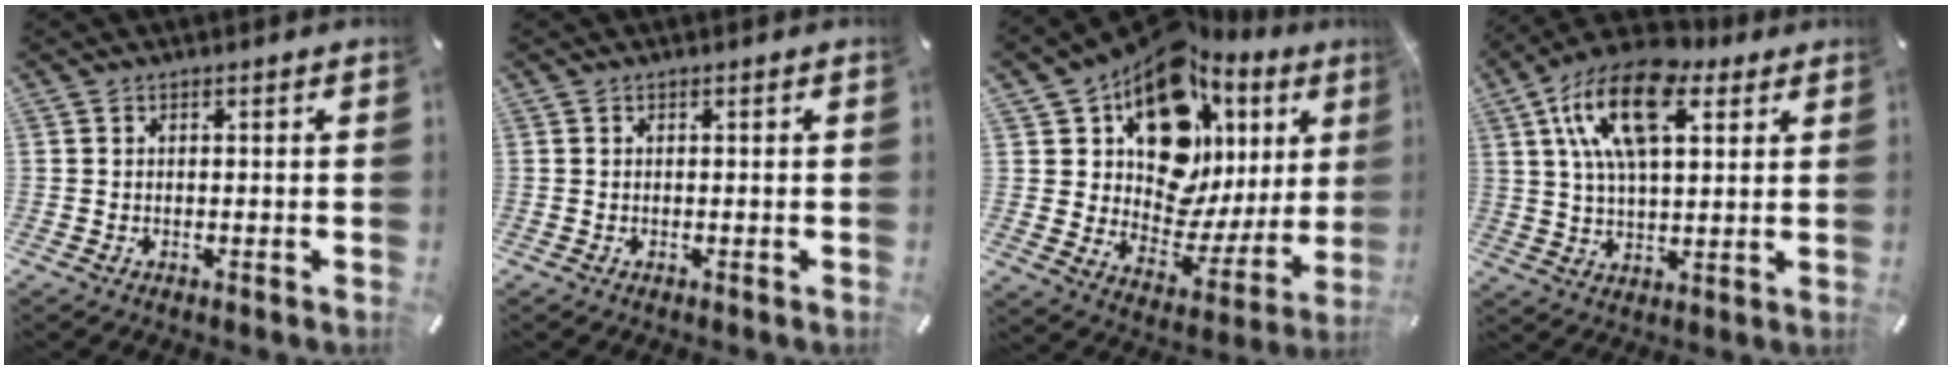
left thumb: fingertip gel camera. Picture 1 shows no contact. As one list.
[{"total": 0.0}, {"total": 18.3, "force": [9.6, 11.9, 10.0], "torque": [-0.146, -0.083, 0.168]}, {"total": 18.3, "force": [7.8, 9.4, 13.6], "torque": [-0.278, -0.015, 0.130]}]